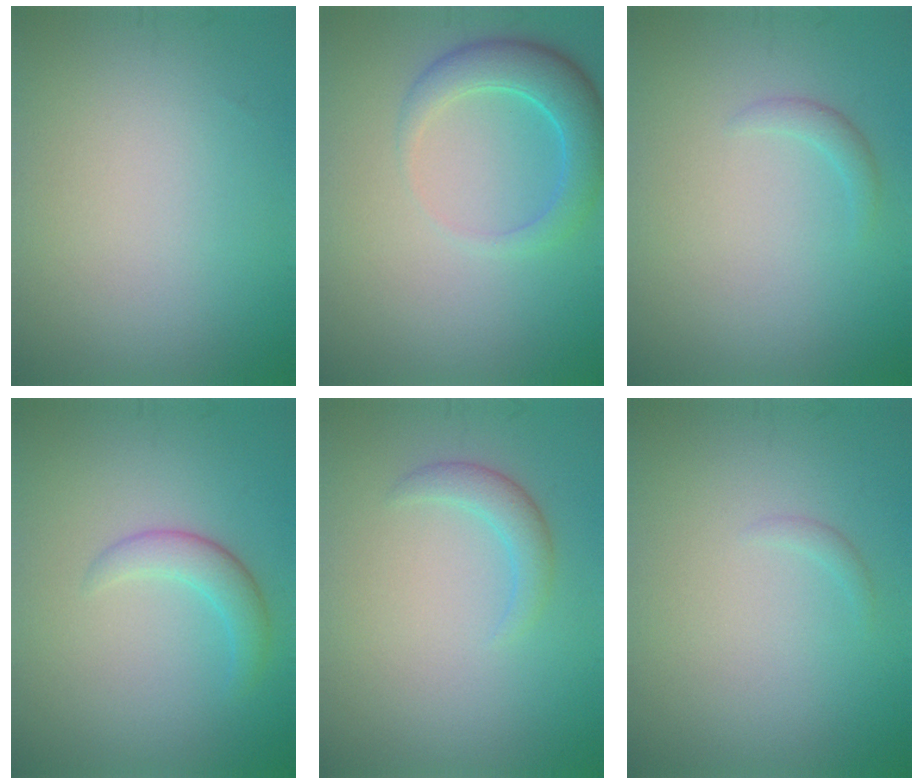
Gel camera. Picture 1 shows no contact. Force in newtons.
{"total": 4.2, "press": 4.2, "slide": 0.3}
{"total": 1.0, "press": 1.0, "slide": 0.0}
{"total": 2.4, "press": 2.4, "slide": 0.2}
{"total": 1.9, "press": 1.9, "slide": 0.1}
{"total": 0.6, "press": 0.6, "slide": 0.0}